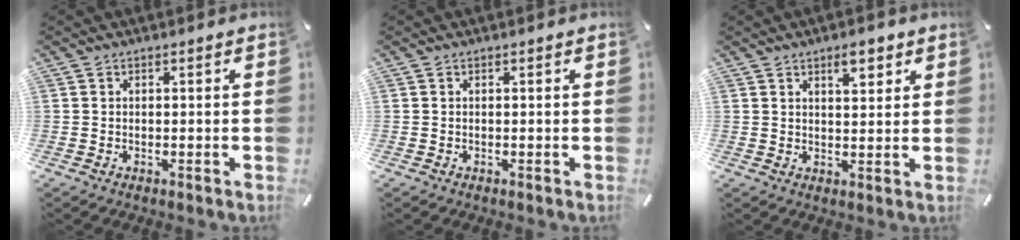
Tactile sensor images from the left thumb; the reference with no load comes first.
{"total": 0.0}
{"total": 5.3, "force": [3.4, 2.3, 3.3], "torque": [-0.032, -0.016, 0.053]}